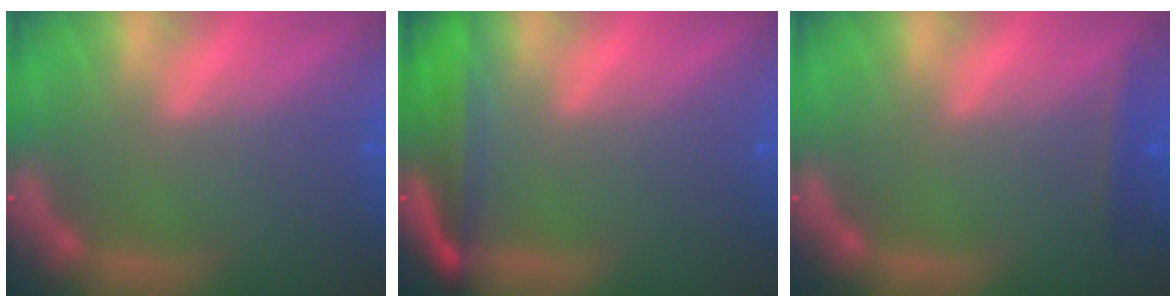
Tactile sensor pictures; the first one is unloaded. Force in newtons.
{"total": 5.5}
{"total": 1.4}